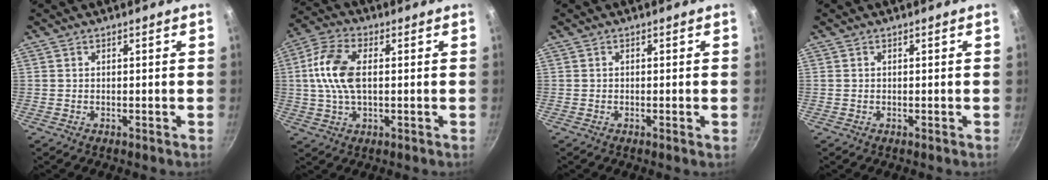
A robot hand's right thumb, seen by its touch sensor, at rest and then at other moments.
{"total": 10.9, "force": [1.0, 6.0, 9.1], "torque": [-0.181, 0.020, 0.009]}
{"total": 0.8, "force": [-0.2, 0.1, 0.7], "torque": [-0.012, -0.001, -0.007]}
{"total": 0.0}